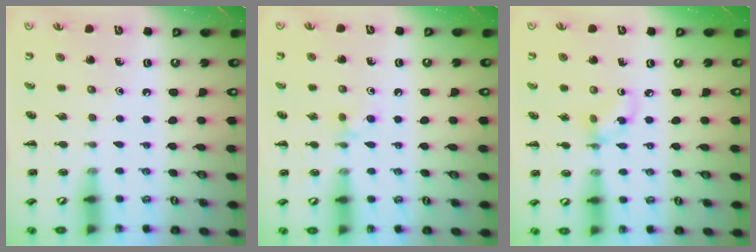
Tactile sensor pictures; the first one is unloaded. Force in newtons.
{"total": 3.9, "press": 3.6, "slide": 1.5}
{"total": 4.1, "press": 4.1, "slide": 0.5}